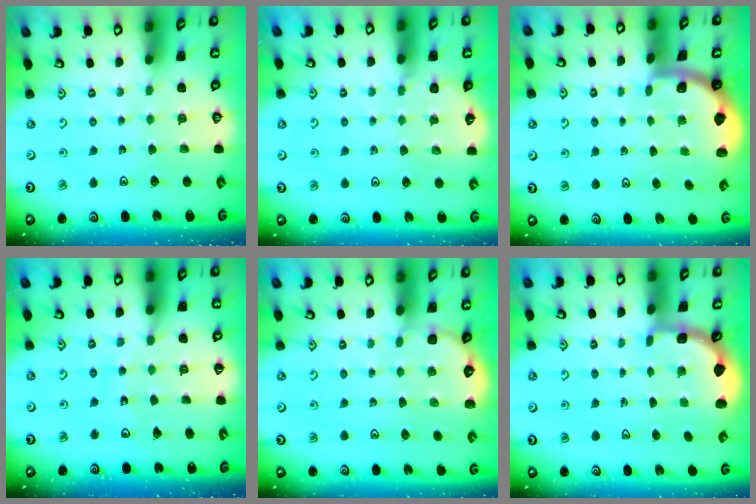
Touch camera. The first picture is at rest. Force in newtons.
{"total": 4.7, "press": 4.7, "slide": 0.7}
{"total": 1.6, "press": 1.6, "slide": 0.1}
{"total": 8.9, "press": 8.9, "slide": 1.0}
{"total": 3.0, "press": 2.6, "slide": 1.5}
{"total": 1.9, "press": 1.8, "slide": 0.4}